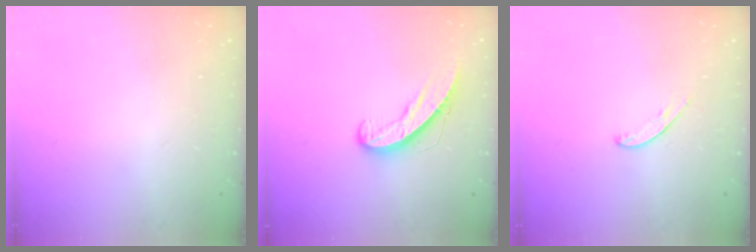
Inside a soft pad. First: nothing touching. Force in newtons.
{"total": 8.7, "press": 8.6, "slide": 0.8}
{"total": 5.0, "press": 4.9, "slide": 0.4}